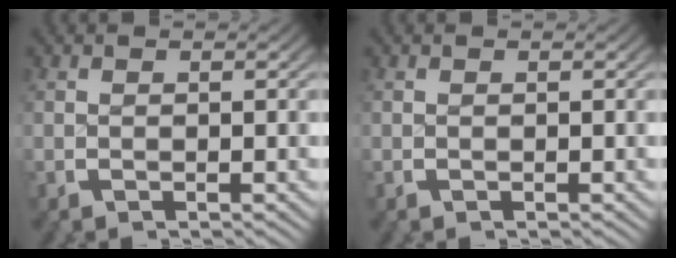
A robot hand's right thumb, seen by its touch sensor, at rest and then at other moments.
{"total": 0.0}